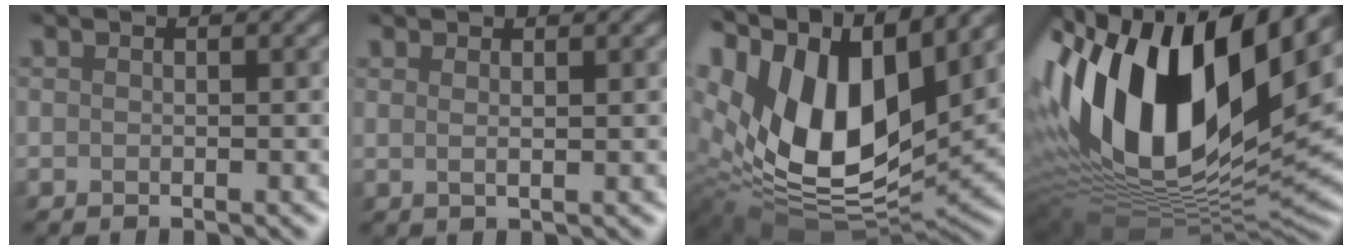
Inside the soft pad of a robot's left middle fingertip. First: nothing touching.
{"total": 0.8, "force": [0.4, 0.1, 0.7], "torque": [-0.012, 0.003, 0.004]}
{"total": 16.2, "force": [5.2, 9.0, 12.4], "torque": [-0.259, 0.014, 0.096]}
{"total": 18.2, "force": [4.2, 9.2, 15.1], "torque": [-0.300, 0.013, 0.065]}